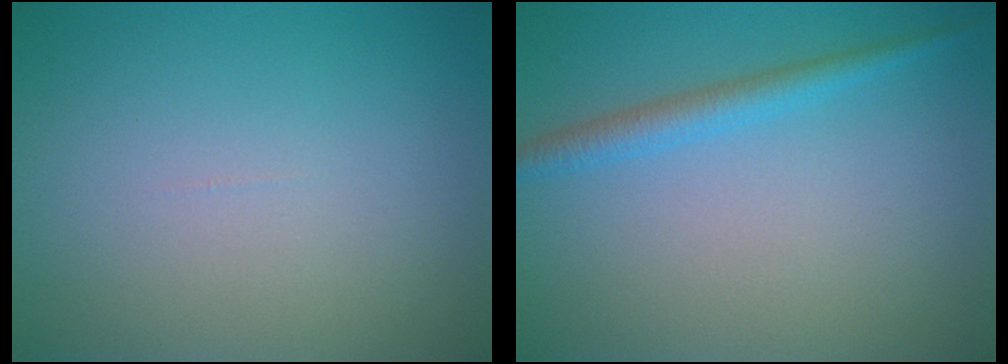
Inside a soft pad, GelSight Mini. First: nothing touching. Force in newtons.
{"total": 2.1, "press": 2.1, "slide": 0.1}